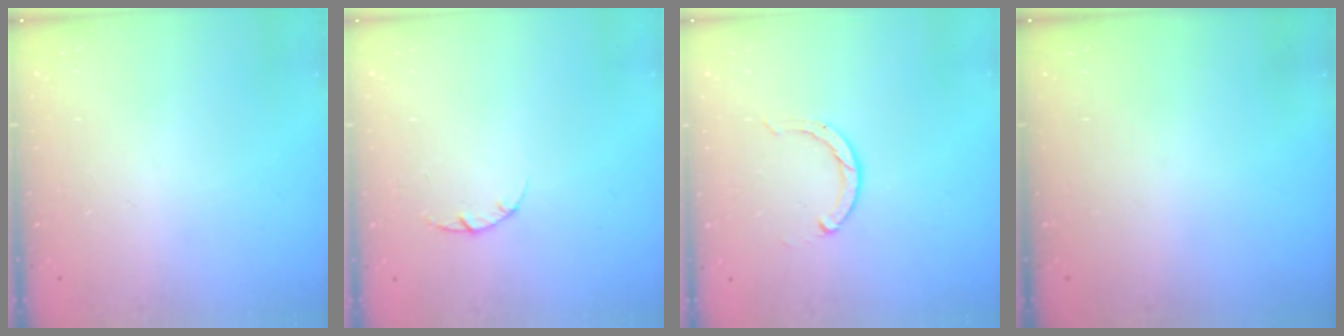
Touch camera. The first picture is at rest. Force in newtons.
{"total": 3.0, "press": 3.0, "slide": 0.4}
{"total": 2.3, "press": 2.3, "slide": 0.4}
{"total": 0.0}